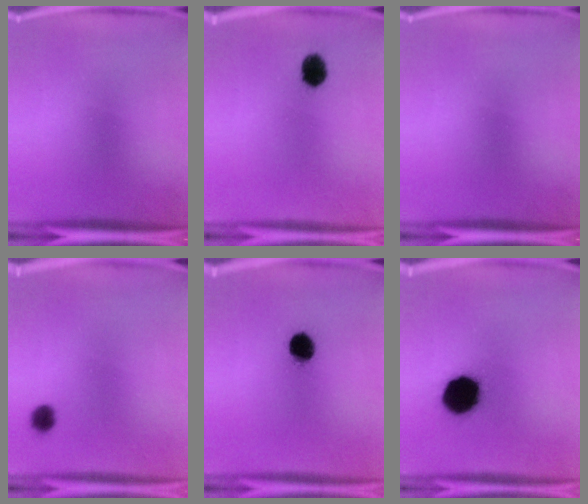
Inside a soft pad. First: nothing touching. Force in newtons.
{"total": 5.0}
{"total": 0.0}
{"total": 2.6}
{"total": 7.1}
{"total": 16.2}